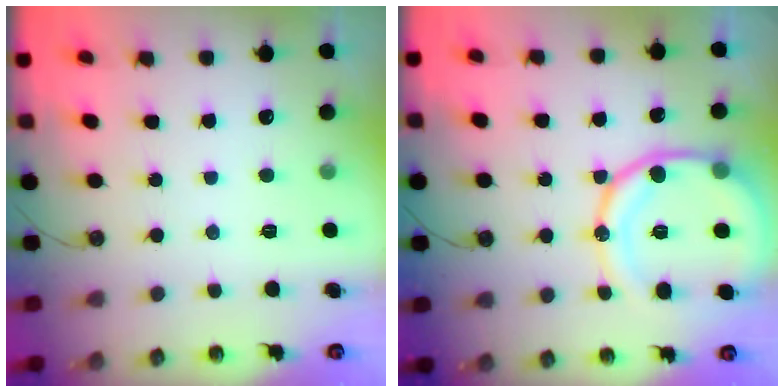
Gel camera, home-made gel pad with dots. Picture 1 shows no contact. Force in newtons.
{"total": 15.8, "press": 15.6, "slide": 1.9}